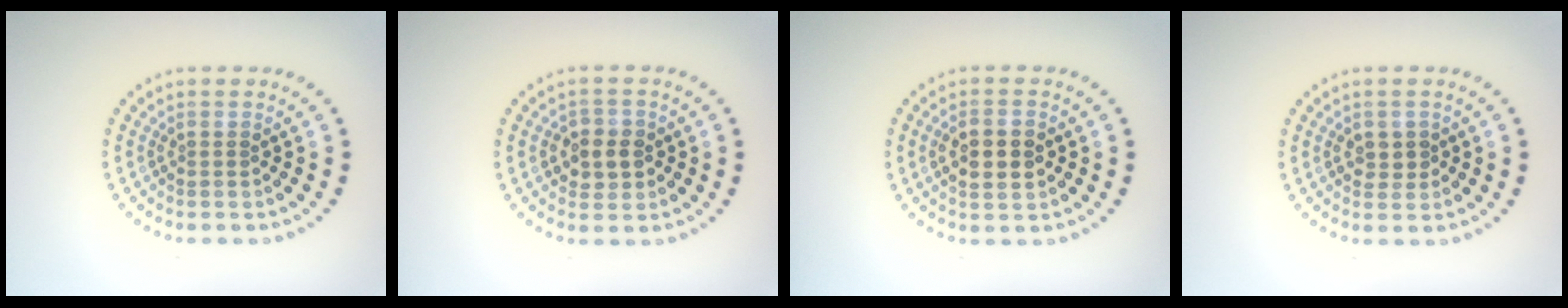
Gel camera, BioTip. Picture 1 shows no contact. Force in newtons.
{"total": 2.8, "press": 2.7, "slide": 0.6}
{"total": 3.2, "press": 3.2, "slide": 0.1}
{"total": 1.3, "press": 1.3, "slide": 0.3}